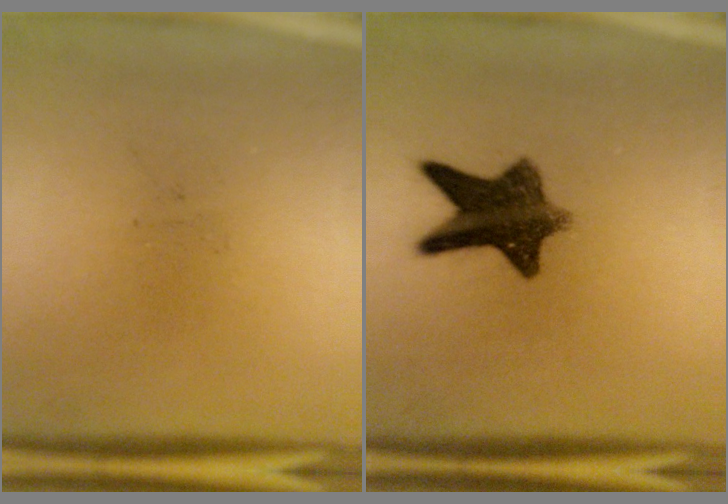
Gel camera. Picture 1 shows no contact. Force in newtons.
{"total": 10.2}